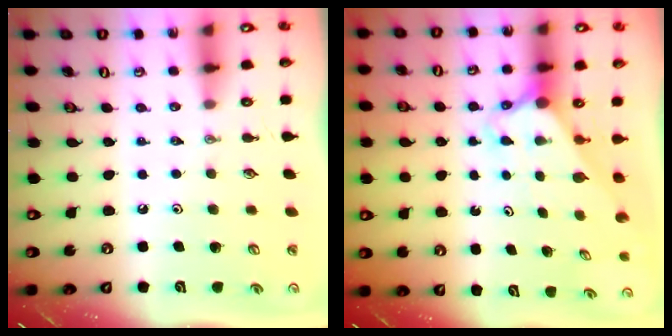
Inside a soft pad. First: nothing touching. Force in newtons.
{"total": 2.7, "press": 2.7, "slide": 0.2}